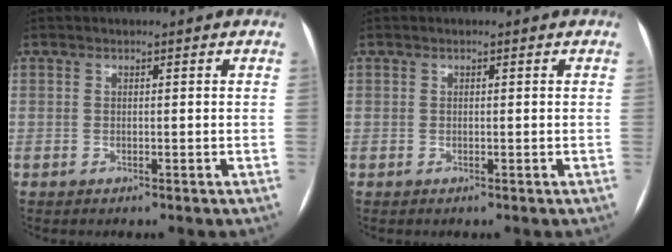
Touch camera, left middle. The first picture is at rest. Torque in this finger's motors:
{"motor_torque": [-0.05, 0.04, -0.04, -0.01]}